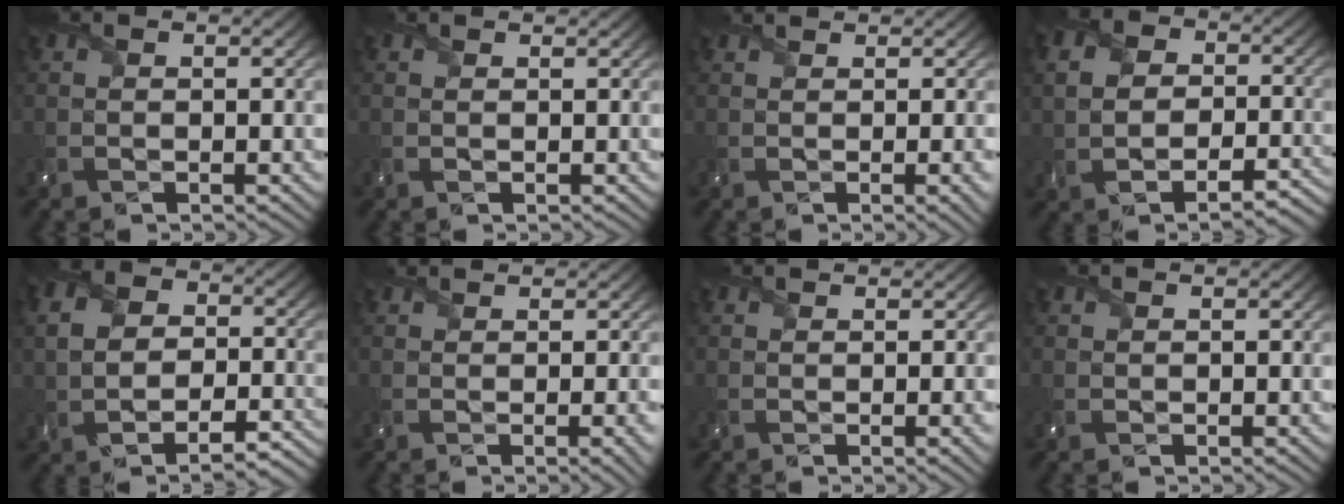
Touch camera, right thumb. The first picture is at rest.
{"total": 0.9, "force": [0.6, 0.6, 0.4], "torque": [-0.015, 0.001, 0.009]}
{"total": 3.3, "force": [1.0, 0.8, 3.0], "torque": [-0.046, 0.008, 0.012]}
{"total": 8.2, "force": [-1.8, 6.3, 4.8], "torque": [-0.086, -0.009, -0.037]}
{"total": 8.8, "force": [-2.6, 6.3, 5.5], "torque": [-0.100, -0.017, -0.040]}
{"total": 3.8, "force": [1.1, 0.9, 3.5], "torque": [-0.050, 0.010, 0.013]}
{"total": 3.0, "force": [1.1, 0.8, 2.7], "torque": [-0.044, 0.008, 0.015]}
{"total": 0.9, "force": [0.6, 0.3, 0.6], "torque": [-0.020, 0.004, 0.014]}